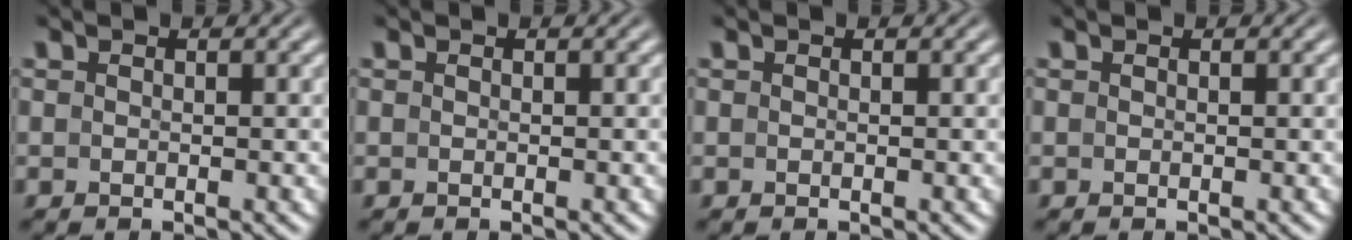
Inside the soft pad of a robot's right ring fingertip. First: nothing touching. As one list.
[{"total": 0.0}, {"total": 0.0}, {"total": 0.0}]